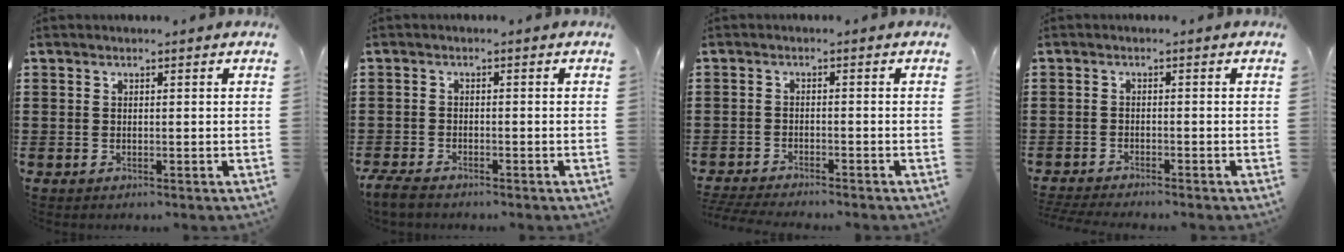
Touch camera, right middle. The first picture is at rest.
{"total": 2.2, "force": [-1.9, 0.6, 0.9], "torque": [-0.032, 0.000, -0.042]}
{"total": 2.8, "force": [-2.8, 0.0, 0.5], "torque": [-0.016, -0.003, -0.061]}
{"total": 2.0, "force": [-1.9, 0.0, 0.3], "torque": [-0.014, -0.003, -0.042]}